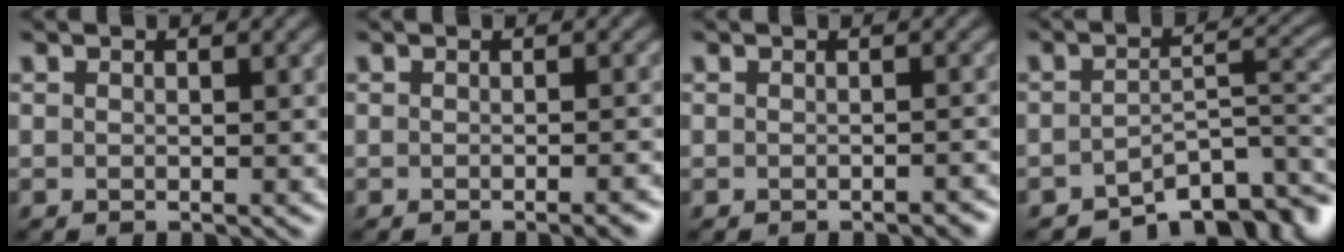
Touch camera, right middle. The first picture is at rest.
{"total": 2.3, "force": [-1.2, 0.6, 1.9], "torque": [-0.015, 0.002, -0.017]}
{"total": 1.1, "force": [-0.8, 0.3, 0.7], "torque": [-0.009, 0.000, -0.010]}
{"total": 7.7, "force": [-5.1, 3.4, 4.6], "torque": [-0.040, -0.006, -0.079]}